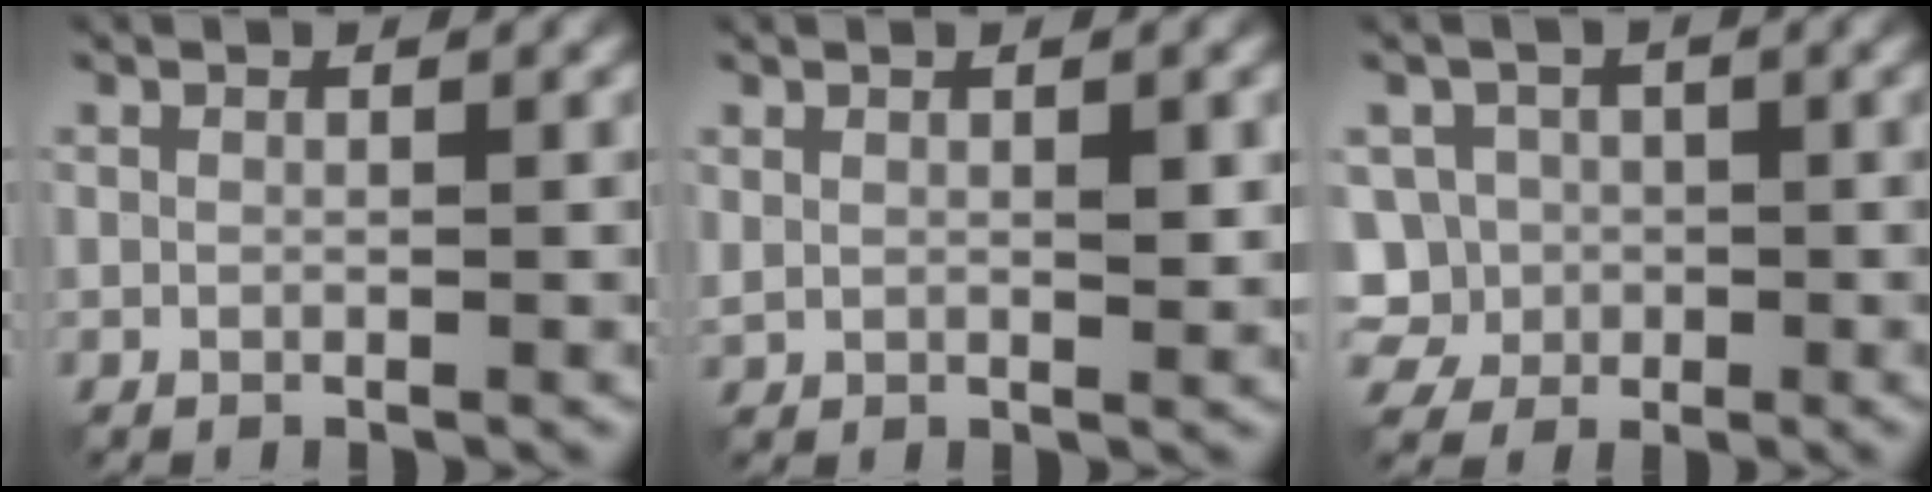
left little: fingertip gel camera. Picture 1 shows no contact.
{"total": 1.8, "force": [0.5, 0.8, 1.5], "torque": [-0.032, -0.005, 0.017]}
{"total": 6.0, "force": [-0.5, 5.7, 1.9], "torque": [-0.050, 0.026, -0.024]}